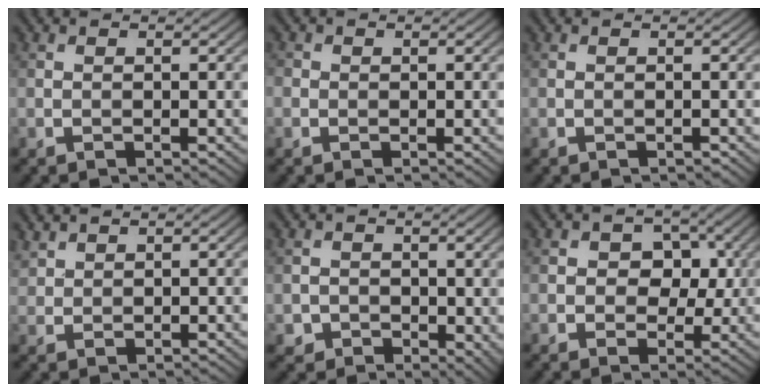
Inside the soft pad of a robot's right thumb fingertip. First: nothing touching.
{"total": 1.0, "force": [-0.1, 1.0, 0.2], "torque": [-0.001, -0.003, -0.005]}
{"total": 0.0}
{"total": 2.1, "force": [1.8, 0.9, 0.6], "torque": [-0.018, 0.005, 0.044]}
{"total": 3.3, "force": [-0.1, 3.0, 1.3], "torque": [-0.030, -0.019, 0.003]}
{"total": 5.1, "force": [0.9, 3.9, 3.1], "torque": [-0.044, -0.001, 0.002]}